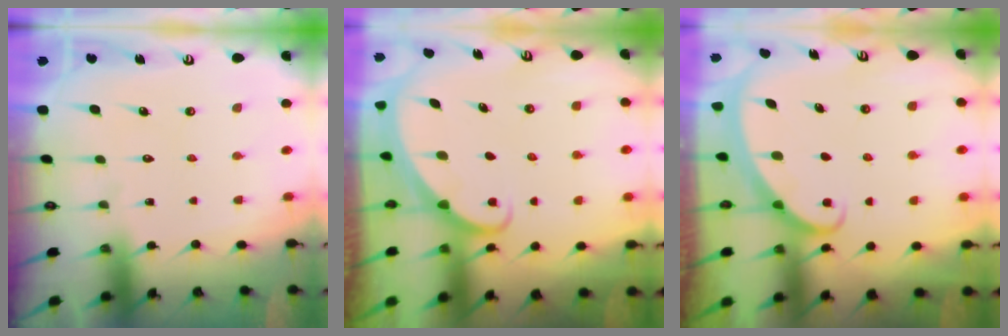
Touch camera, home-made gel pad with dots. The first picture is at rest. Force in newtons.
{"total": 1.6, "press": 1.6, "slide": 0.1}
{"total": 2.3, "press": 2.2, "slide": 0.3}